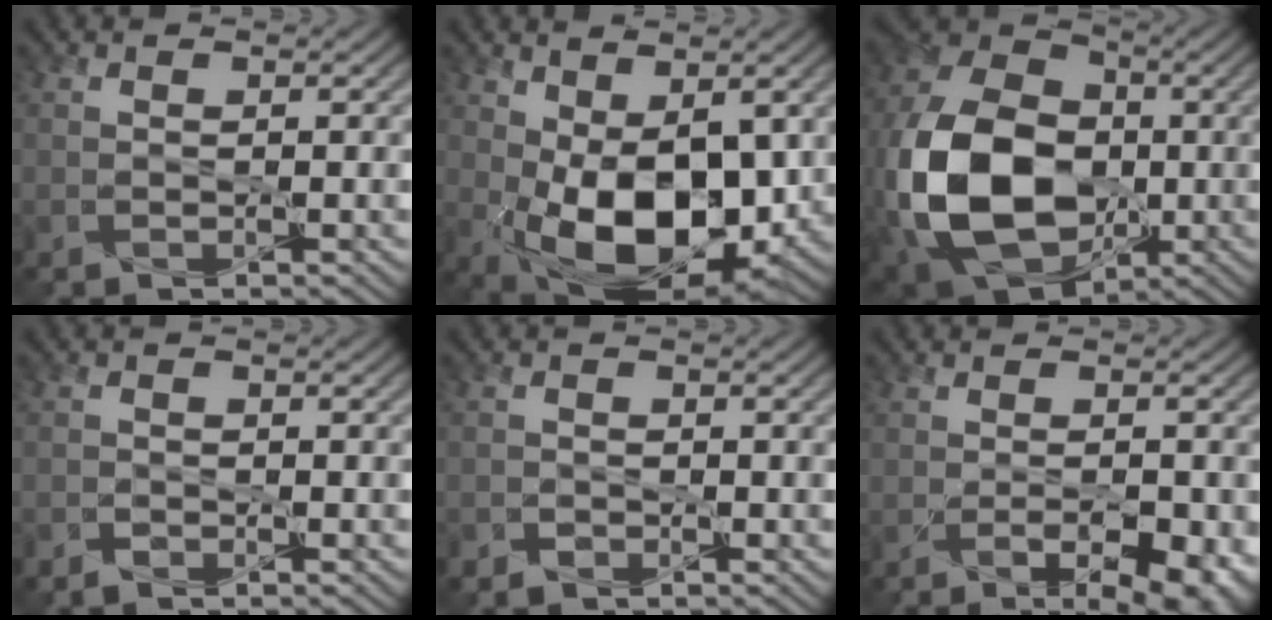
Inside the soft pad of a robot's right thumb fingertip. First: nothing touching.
{"total": 13.2, "force": [-1.1, 7.7, 10.7], "torque": [-0.200, -0.030, -0.006]}
{"total": 19.7, "force": [-3.6, 14.1, 13.3], "torque": [-0.317, -0.025, -0.069]}
{"total": 1.4, "force": [-1.2, 0.7, 0.4], "torque": [-0.010, -0.002, -0.028]}
{"total": 1.7, "force": [-1.4, 1.0, 0.4], "torque": [-0.008, -0.004, -0.032]}
{"total": 5.4, "force": [-2.2, 2.1, 4.4], "torque": [-0.064, -0.014, -0.016]}